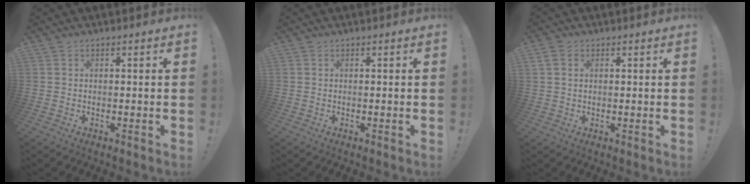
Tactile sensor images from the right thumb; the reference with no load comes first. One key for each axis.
{"total": 0.0}
{"total": 2.9, "fx": 1.2, "fy": 1.9, "fz": 1.9, "tx": -0.033, "ty": 0.004, "tz": 0.022}